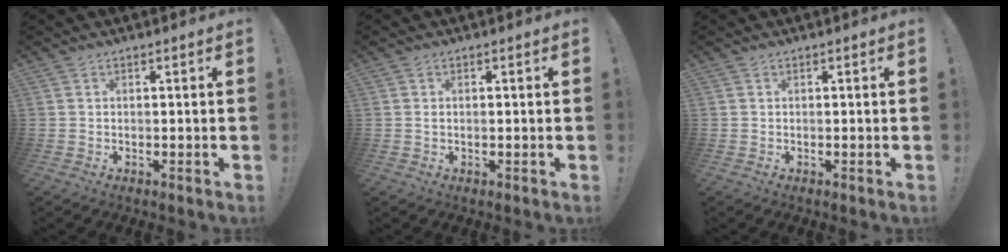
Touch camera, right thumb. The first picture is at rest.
{"total": 0.6, "force": [0.0, 0.2, 0.6], "torque": [-0.015, 0.004, 0.000]}
{"total": 0.0}